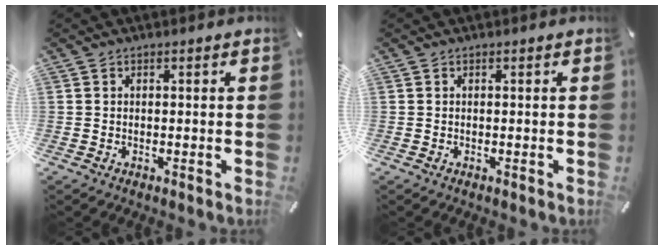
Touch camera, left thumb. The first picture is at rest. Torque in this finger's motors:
{"motor_torque": [-0.04, 0.07, -0.02, -0.04, 0.00]}